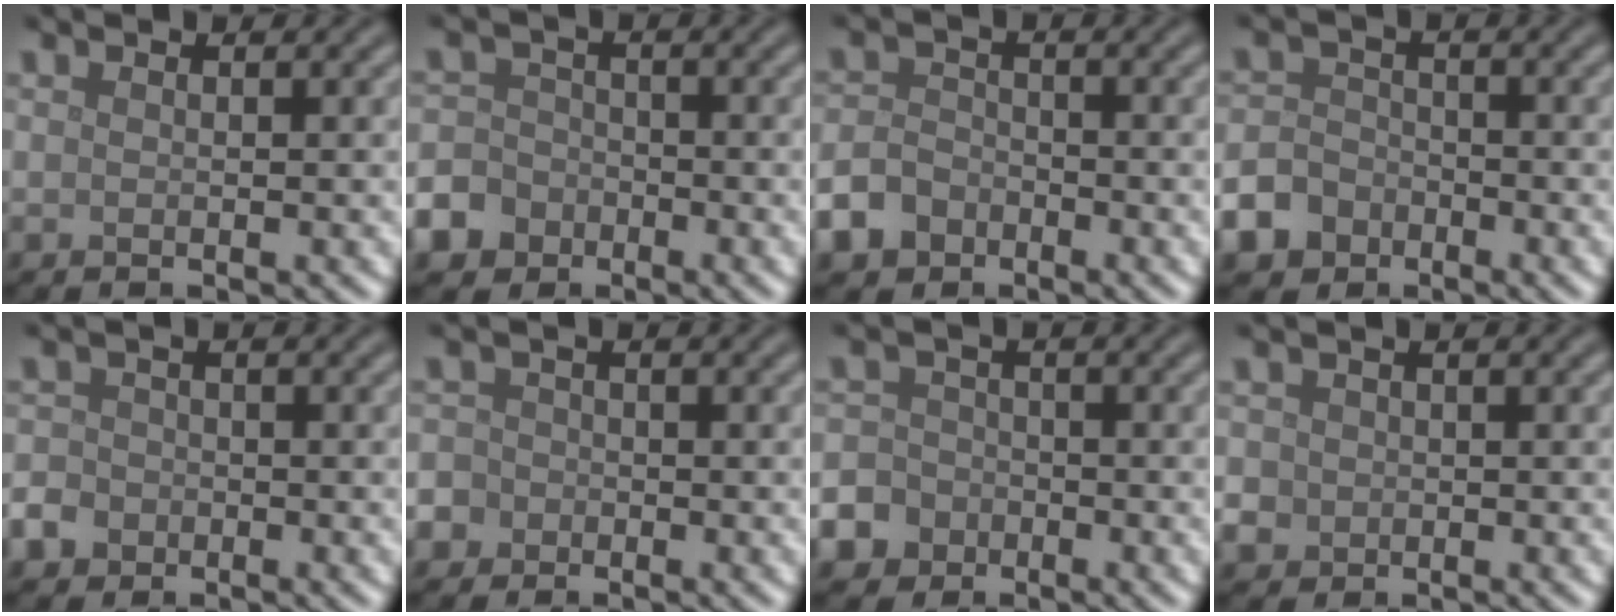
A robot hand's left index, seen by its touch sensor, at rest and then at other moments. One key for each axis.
{"total": 6.1, "fx": -3.7, "fy": 4.7, "fz": 1.2, "tx": -0.020, "ty": -0.015, "tz": -0.079}
{"total": 3.6, "fx": -2.4, "fy": 2.5, "fz": 1.2, "tx": -0.025, "ty": -0.006, "tz": -0.052}
{"total": 5.2, "fx": -3.4, "fy": 3.8, "fz": 1.3, "tx": -0.012, "ty": -0.012, "tz": -0.066}
{"total": 3.0, "fx": -1.5, "fy": 2.4, "fz": 0.8, "tx": -0.008, "ty": -0.005, "tz": -0.032}
{"total": 4.3, "fx": -2.0, "fy": 3.7, "fz": 0.8, "tx": -0.003, "ty": -0.001, "tz": -0.057}
{"total": 6.9, "fx": -3.9, "fy": 5.5, "fz": 1.3, "tx": -0.029, "ty": -0.019, "tz": -0.087}
{"total": 3.7, "fx": -0.6, "fy": 3.4, "fz": 1.2, "tx": -0.026, "ty": 0.003, "tz": -0.019}